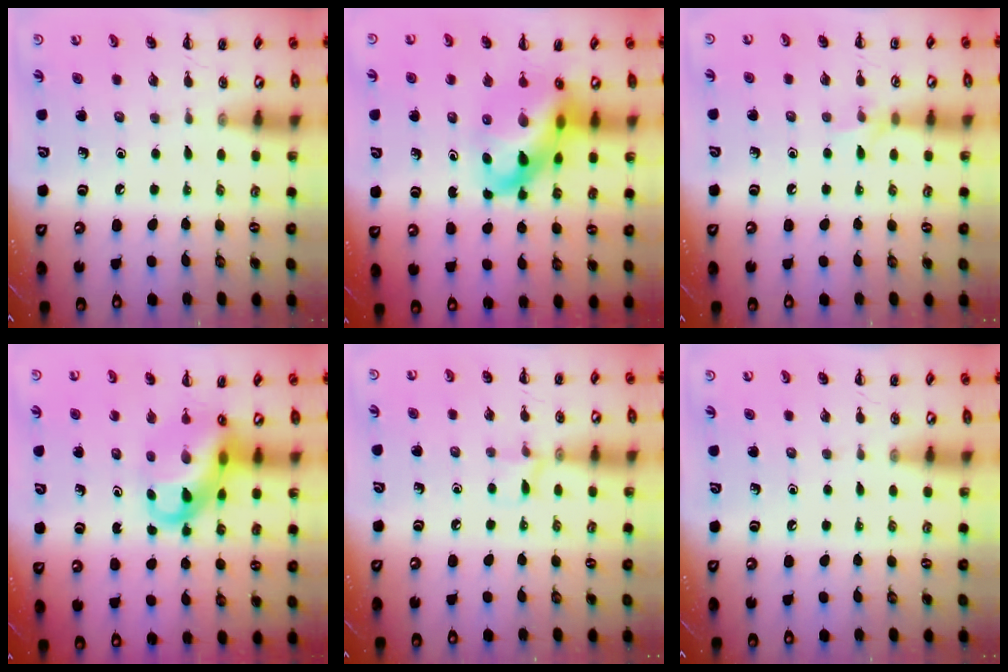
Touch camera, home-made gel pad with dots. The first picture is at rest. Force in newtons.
{"total": 14.8, "press": 14.2, "slide": 4.1}
{"total": 5.1, "press": 5.0, "slide": 1.0}
{"total": 10.0, "press": 9.6, "slide": 2.7}
{"total": 6.6, "press": 6.4, "slide": 1.8}
{"total": 0.0}